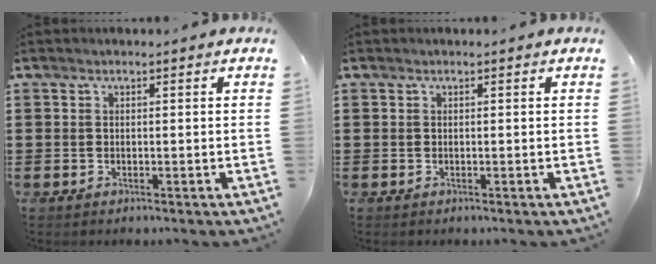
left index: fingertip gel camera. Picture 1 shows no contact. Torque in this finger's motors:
{"motor_torque": [0.00, 0.00, 0.00, 0.00]}